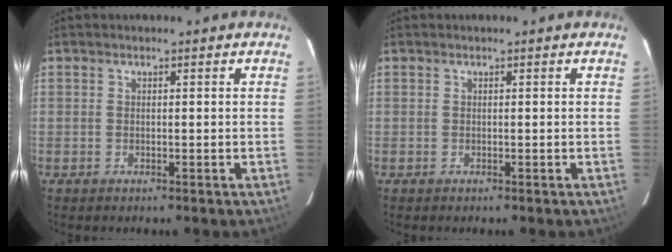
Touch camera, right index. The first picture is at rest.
{"total": 0.0}